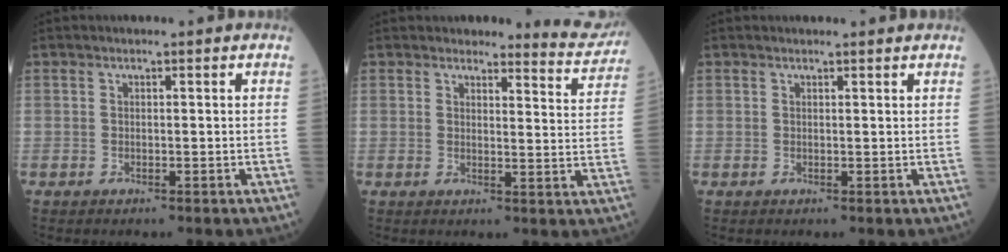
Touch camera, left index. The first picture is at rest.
{"total": 6.0, "force": [6.0, 0.9, -0.3], "torque": [0.013, -0.041, 0.051]}
{"total": 1.2, "force": [1.2, -0.1, 0.1], "torque": [-0.012, -0.003, 0.011]}